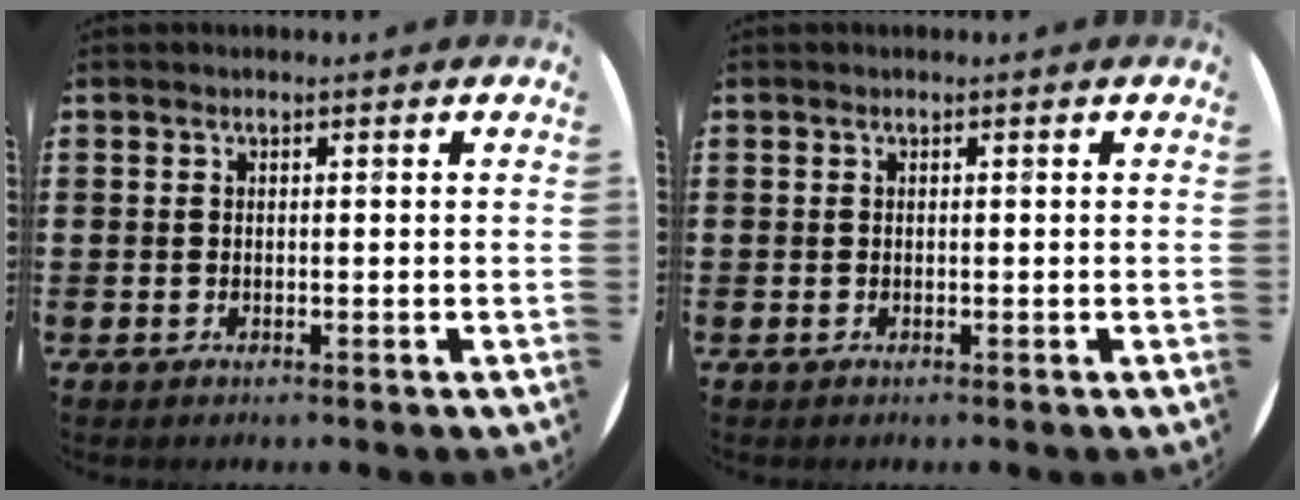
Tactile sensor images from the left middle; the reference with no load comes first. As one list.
[{"total": 0.0}]